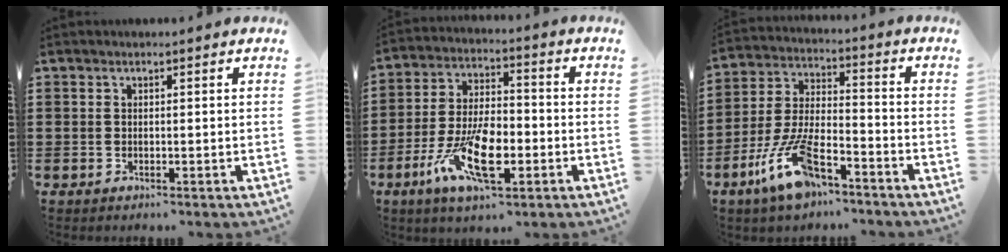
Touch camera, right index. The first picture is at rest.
{"total": 11.7, "force": [-4.7, 4.9, 9.5], "torque": [-0.202, -0.002, -0.086]}
{"total": 11.2, "force": [-6.9, 3.6, 8.1], "torque": [-0.192, -0.001, -0.135]}